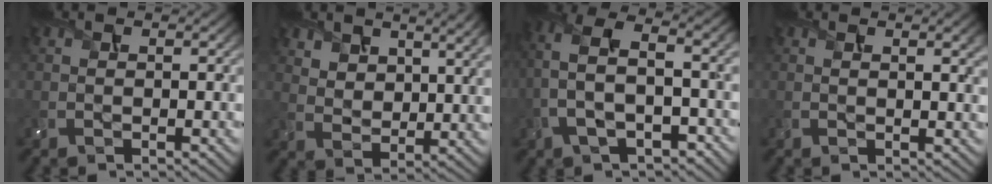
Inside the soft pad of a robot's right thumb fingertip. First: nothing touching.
{"total": 6.7, "force": [4.5, 3.6, 3.3], "torque": [-0.080, -0.007, 0.083]}
{"total": 9.2, "force": [-0.8, 5.1, 7.6], "torque": [-0.187, 0.008, -0.021]}
{"total": 2.3, "force": [1.2, 0.5, 1.9], "torque": [-0.030, -0.002, 0.021]}